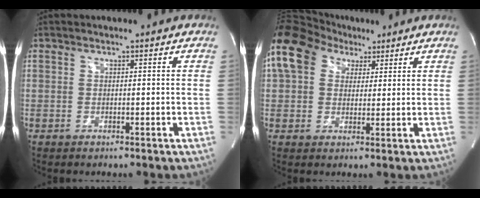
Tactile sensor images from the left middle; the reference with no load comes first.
{"total": 12.0, "force": [6.0, 8.4, 6.0], "torque": [-0.137, 0.057, 0.106]}